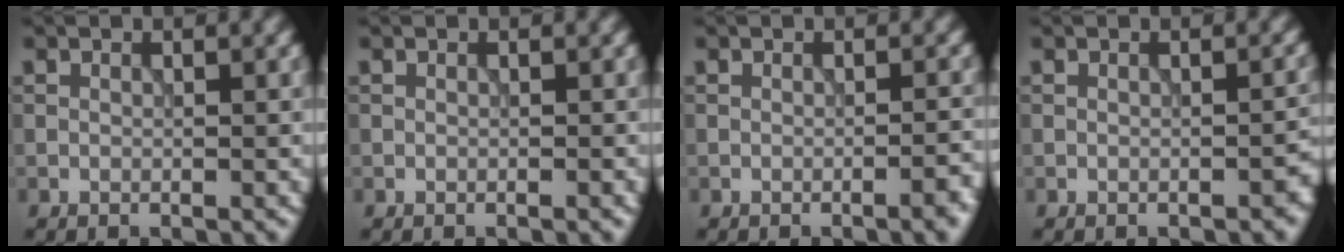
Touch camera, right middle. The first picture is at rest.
{"total": 0.0}
{"total": 1.7, "force": [-0.9, 0.4, 1.5], "torque": [-0.010, 0.005, -0.015]}
{"total": 1.2, "force": [-0.9, 0.3, 0.8], "torque": [-0.010, 0.004, -0.011]}